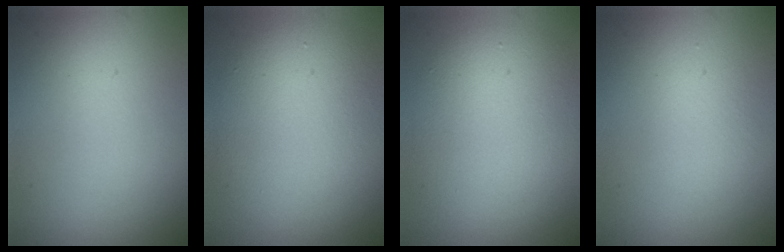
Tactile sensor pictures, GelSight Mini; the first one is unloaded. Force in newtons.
{"total": 7.8, "press": 7.8, "slide": 0.3}
{"total": 6.6, "press": 6.5, "slide": 0.7}
{"total": 1.4, "press": 1.4, "slide": 0.1}